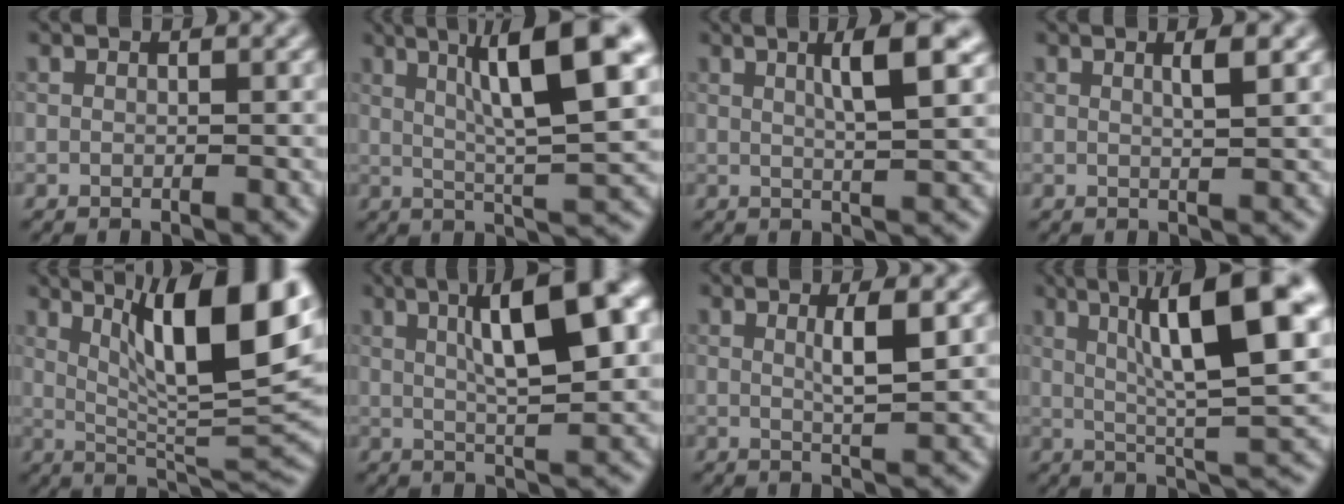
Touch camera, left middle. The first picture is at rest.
{"total": 10.9, "force": [4.0, 2.0, 9.9], "torque": [-0.135, 0.015, 0.063]}
{"total": 5.2, "force": [1.9, 1.1, 4.7], "torque": [-0.061, 0.008, 0.027]}
{"total": 1.9, "force": [0.8, 0.5, 1.7], "torque": [-0.020, 0.003, 0.007]}
{"total": 13.2, "force": [5.2, 3.1, 11.7], "torque": [-0.174, 0.008, 0.089]}
{"total": 9.7, "force": [3.0, 2.2, 8.9], "torque": [-0.124, 0.013, 0.044]}
{"total": 2.8, "force": [0.8, 0.5, 2.7], "torque": [-0.043, -0.001, 0.013]}
{"total": 12.3, "force": [4.2, 2.5, 11.3], "torque": [-0.156, 0.019, 0.065]}